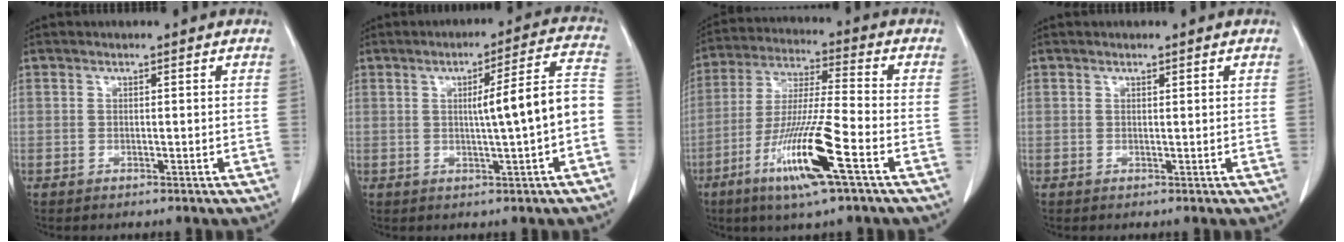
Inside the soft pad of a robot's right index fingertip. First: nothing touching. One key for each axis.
{"total": 9.4, "fx": -1.0, "fy": 0.0, "fz": 9.4, "tx": -0.123, "ty": 0.023, "tz": -0.015}
{"total": 14.4, "fx": -6.5, "fy": 0.1, "fz": 12.8, "tx": -0.257, "ty": -0.022, "tz": -0.121}
{"total": 0.0}